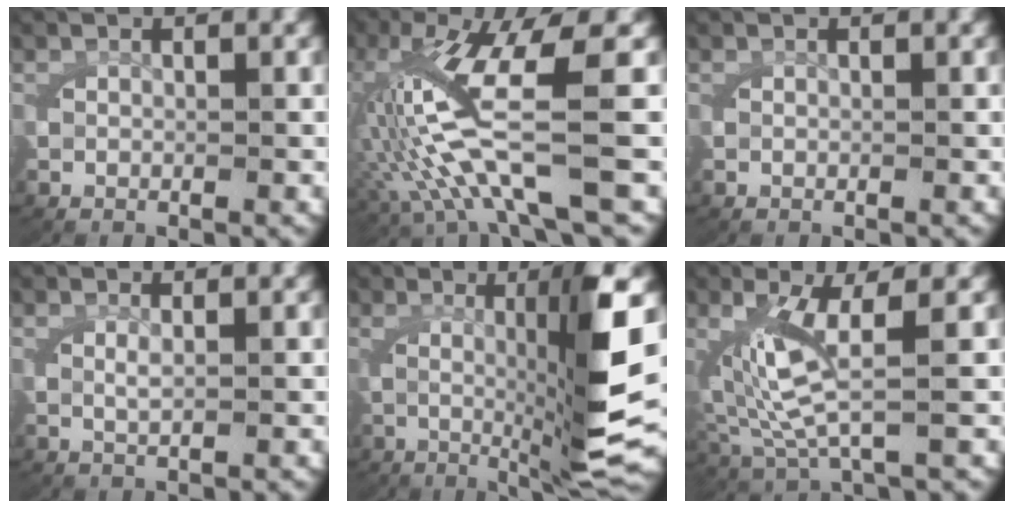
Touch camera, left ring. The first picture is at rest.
{"total": 9.8, "force": [-0.5, 3.5, 9.1], "torque": [-0.205, -0.016, 0.009]}
{"total": 0.0}
{"total": 1.1, "force": [0.4, 0.1, 1.1], "torque": [-0.023, -0.003, 0.009]}
{"total": 10.3, "force": [1.1, 1.5, 10.1], "torque": [-0.152, 0.001, 0.023]}
{"total": 4.7, "force": [1.2, 1.1, 4.4], "torque": [-0.099, -0.007, 0.033]}